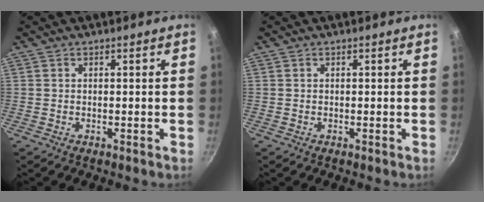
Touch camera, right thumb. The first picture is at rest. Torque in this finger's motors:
{"motor_torque": [0.00, 0.00, 0.10, 0.10, 0.00]}